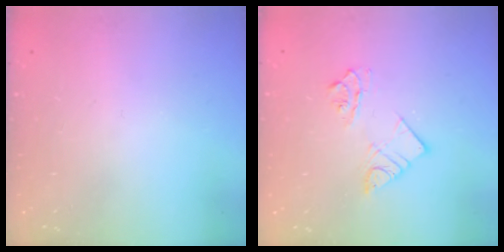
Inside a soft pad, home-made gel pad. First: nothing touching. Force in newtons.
{"total": 7.1, "press": 7.1, "slide": 0.2}